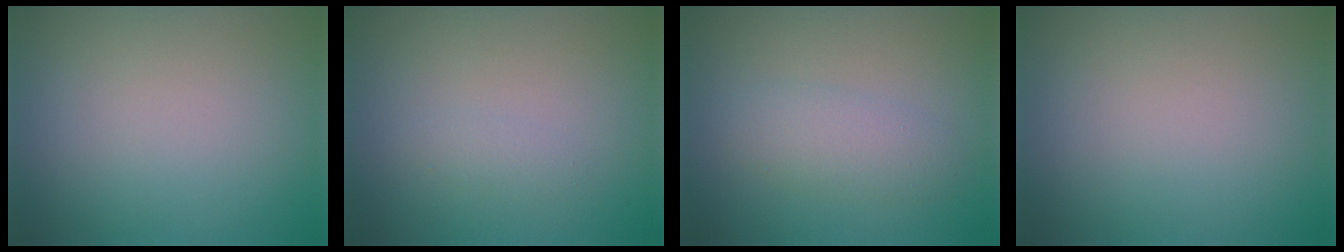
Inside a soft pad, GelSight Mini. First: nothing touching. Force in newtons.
{"total": 0.9, "press": 0.9, "slide": 0.1}
{"total": 2.8, "press": 2.8, "slide": 0.1}
{"total": 0.0}